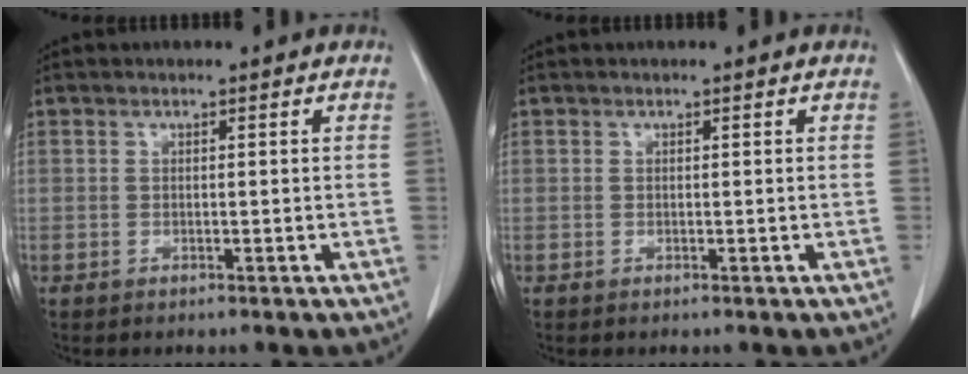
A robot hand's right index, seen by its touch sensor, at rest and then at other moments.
{"total": 0.0}